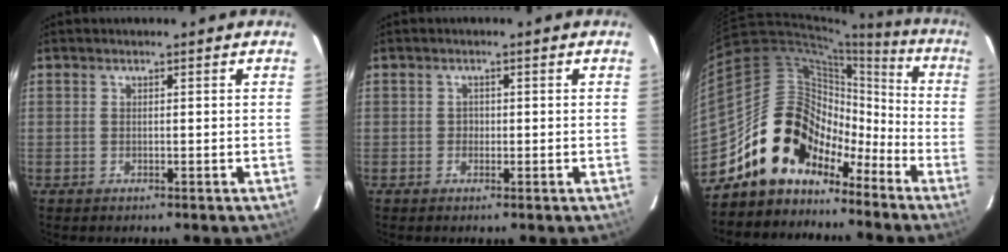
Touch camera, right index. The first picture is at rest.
{"total": 1.1, "force": [-0.5, 1.0, 0.0], "torque": [0.002, 0.002, -0.008]}
{"total": 16.4, "force": [-10.7, 11.2, 5.5], "torque": [-0.096, 0.057, -0.181]}